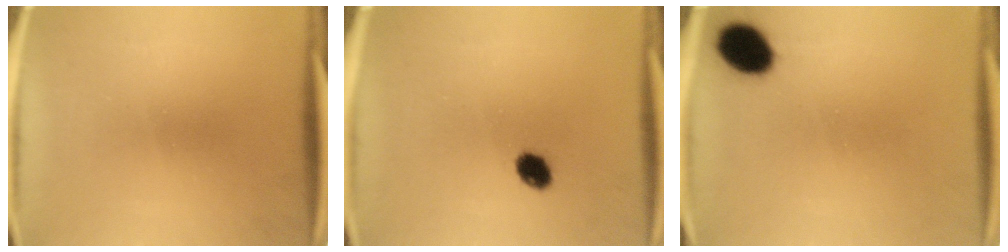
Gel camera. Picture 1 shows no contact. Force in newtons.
{"total": 4.0}
{"total": 8.6}